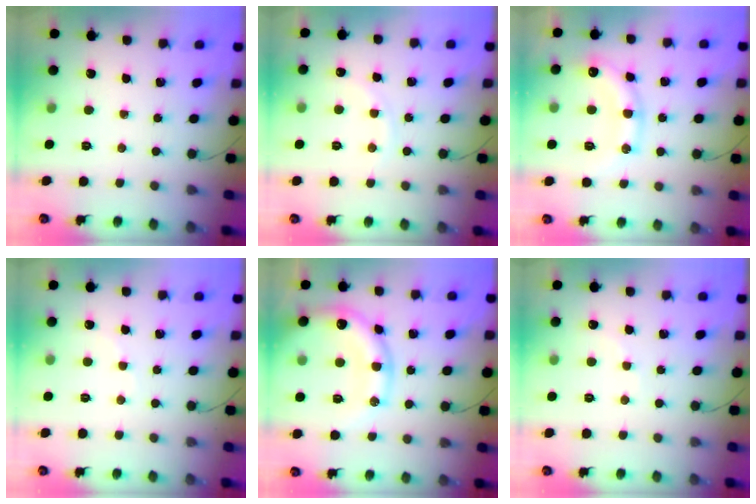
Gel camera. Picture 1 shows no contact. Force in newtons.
{"total": 7.1, "press": 7.0, "slide": 1.4}
{"total": 13.6, "press": 13.5, "slide": 1.3}
{"total": 4.2, "press": 4.0, "slide": 1.1}
{"total": 19.8, "press": 19.5, "slide": 3.2}
{"total": 5.2, "press": 5.0, "slide": 1.4}